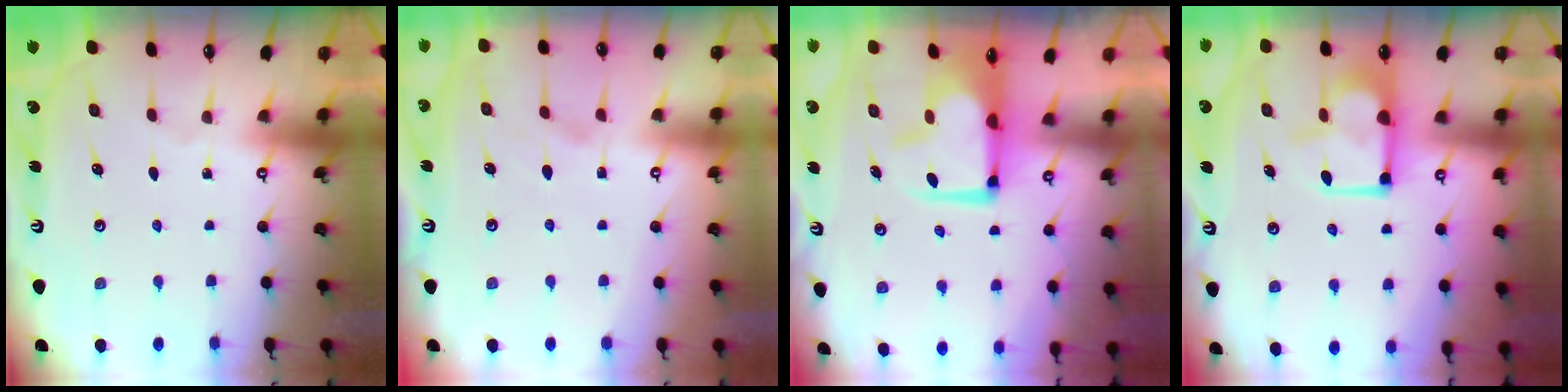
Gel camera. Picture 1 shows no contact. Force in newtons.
{"total": 2.2, "press": 1.8, "slide": 1.2}
{"total": 8.1, "press": 8.1, "slide": 0.9}
{"total": 5.0, "press": 4.9, "slide": 1.0}